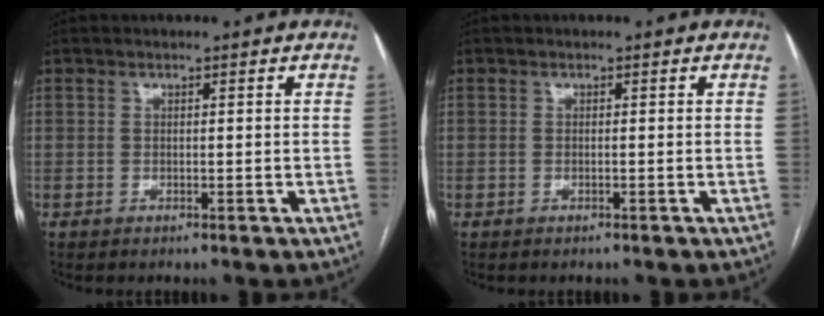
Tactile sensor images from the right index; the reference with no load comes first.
{"total": 0.0}